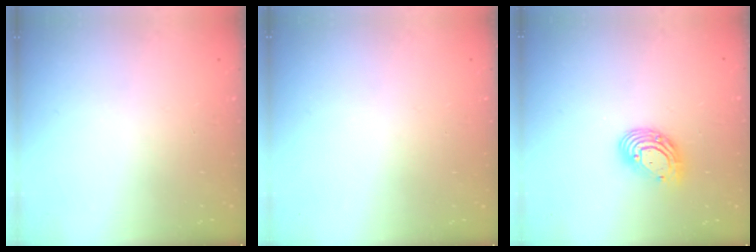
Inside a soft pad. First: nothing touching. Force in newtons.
{"total": 0.0}
{"total": 9.9, "press": 9.8, "slide": 1.2}